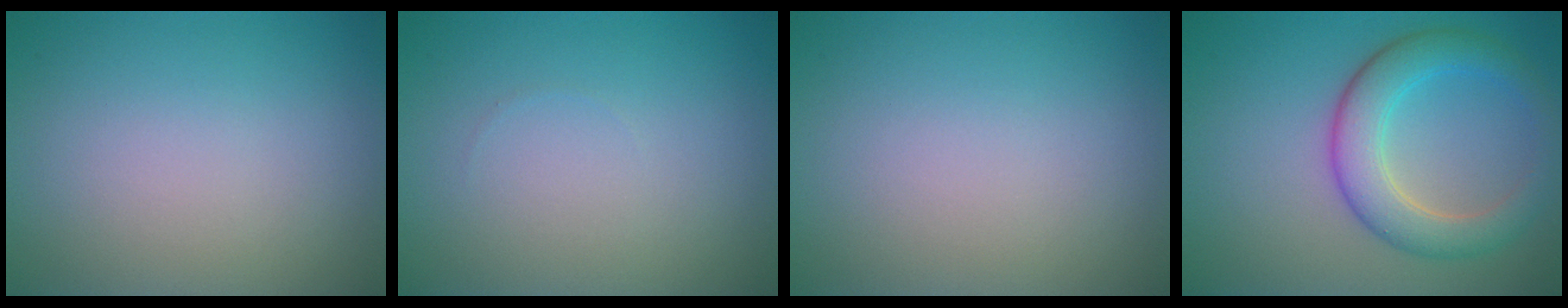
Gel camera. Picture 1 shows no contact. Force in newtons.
{"total": 0.0}
{"total": 0.0}
{"total": 5.3, "press": 5.3, "slide": 0.1}